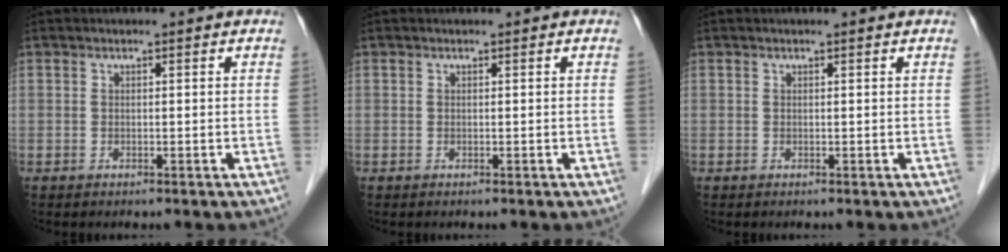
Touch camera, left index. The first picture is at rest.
{"total": 0.0}
{"total": 0.0}